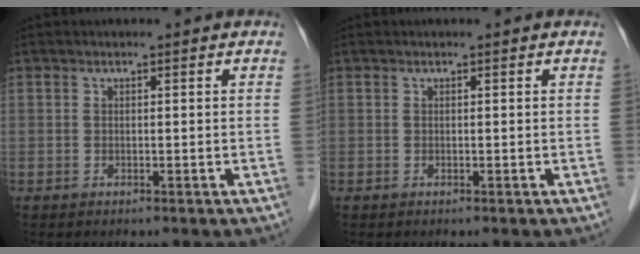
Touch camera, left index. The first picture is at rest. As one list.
[{"total": 0.0}]